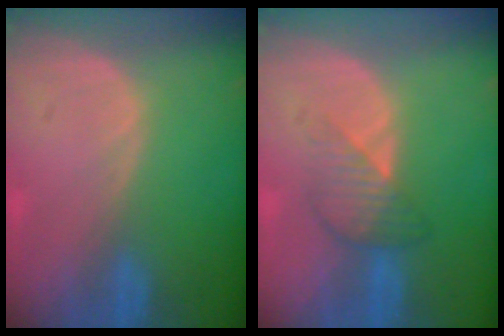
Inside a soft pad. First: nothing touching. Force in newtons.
{"total": 4.0, "press": 4.0, "slide": 0.1}